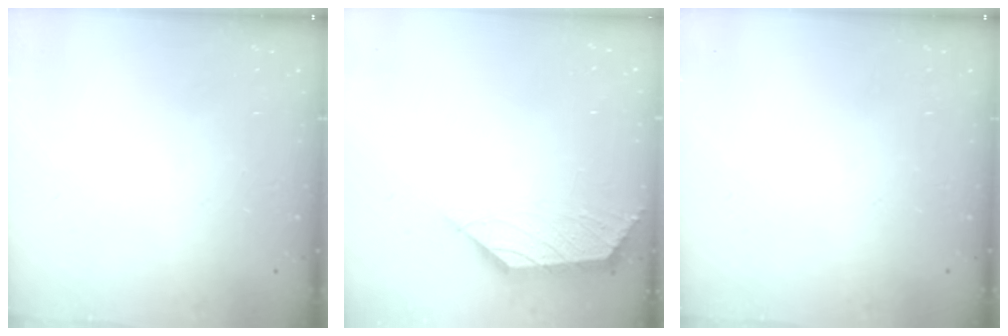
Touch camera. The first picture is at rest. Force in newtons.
{"total": 2.3, "press": 2.2, "slide": 0.3}
{"total": 0.0}